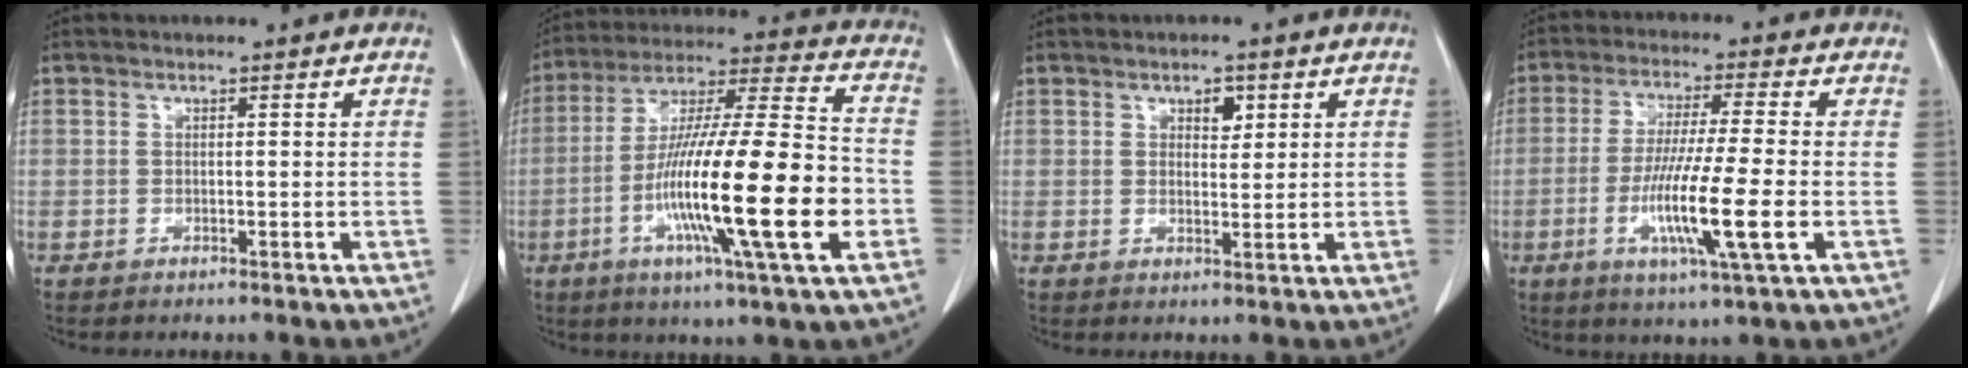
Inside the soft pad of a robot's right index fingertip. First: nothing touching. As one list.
[{"total": 24.0, "force": [-6.4, 1.5, 23.1], "torque": [-0.402, -0.021, -0.113]}, {"total": 3.2, "force": [1.4, 1.8, 2.2], "torque": [-0.036, 0.003, 0.025]}, {"total": 12.4, "force": [-3.4, 0.0, 11.9], "torque": [-0.227, -0.022, -0.064]}]